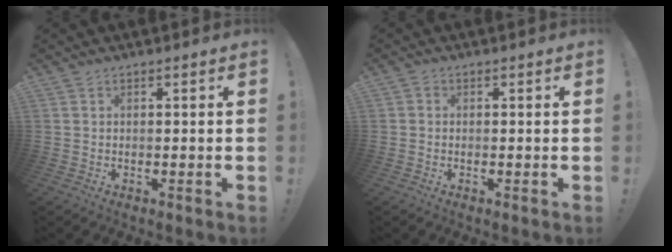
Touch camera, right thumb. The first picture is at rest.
{"total": 0.6, "force": [-0.4, 0.5, 0.1], "torque": [-0.002, 0.002, -0.007]}